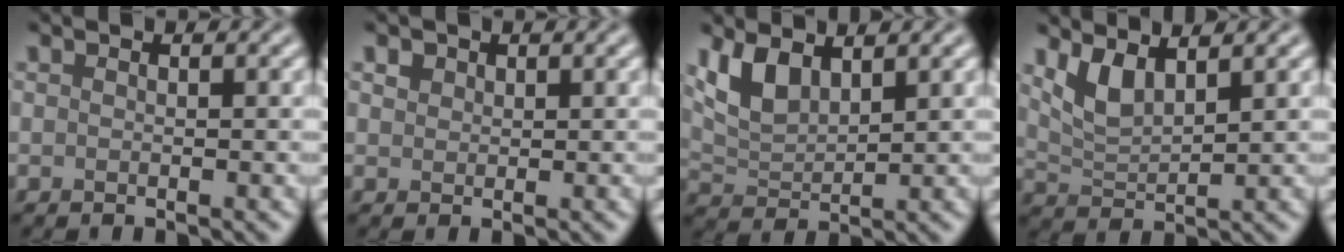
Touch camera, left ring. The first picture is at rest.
{"total": 1.1, "force": [0.7, 0.8, 0.3], "torque": [-0.004, 0.000, 0.011]}
{"total": 3.9, "force": [2.3, 1.8, 2.6], "torque": [-0.058, -0.003, 0.048]}
{"total": 3.1, "force": [2.0, 1.0, 2.1], "torque": [-0.049, -0.010, 0.046]}